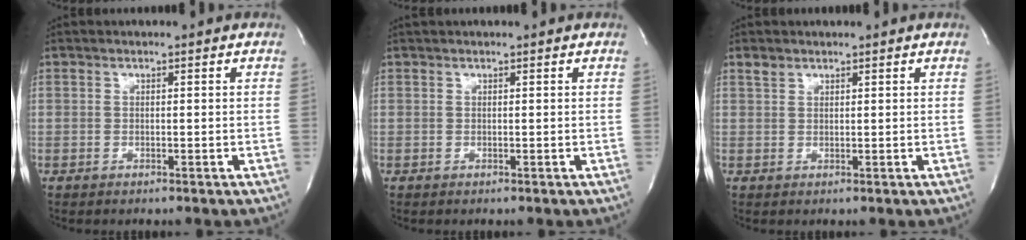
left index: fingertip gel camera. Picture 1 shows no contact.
{"total": 2.0, "force": [1.8, 0.1, 0.9], "torque": [-0.010, 0.027, 0.027]}
{"total": 1.4, "force": [1.2, 0.7, 0.2], "torque": [-0.005, 0.007, 0.023]}